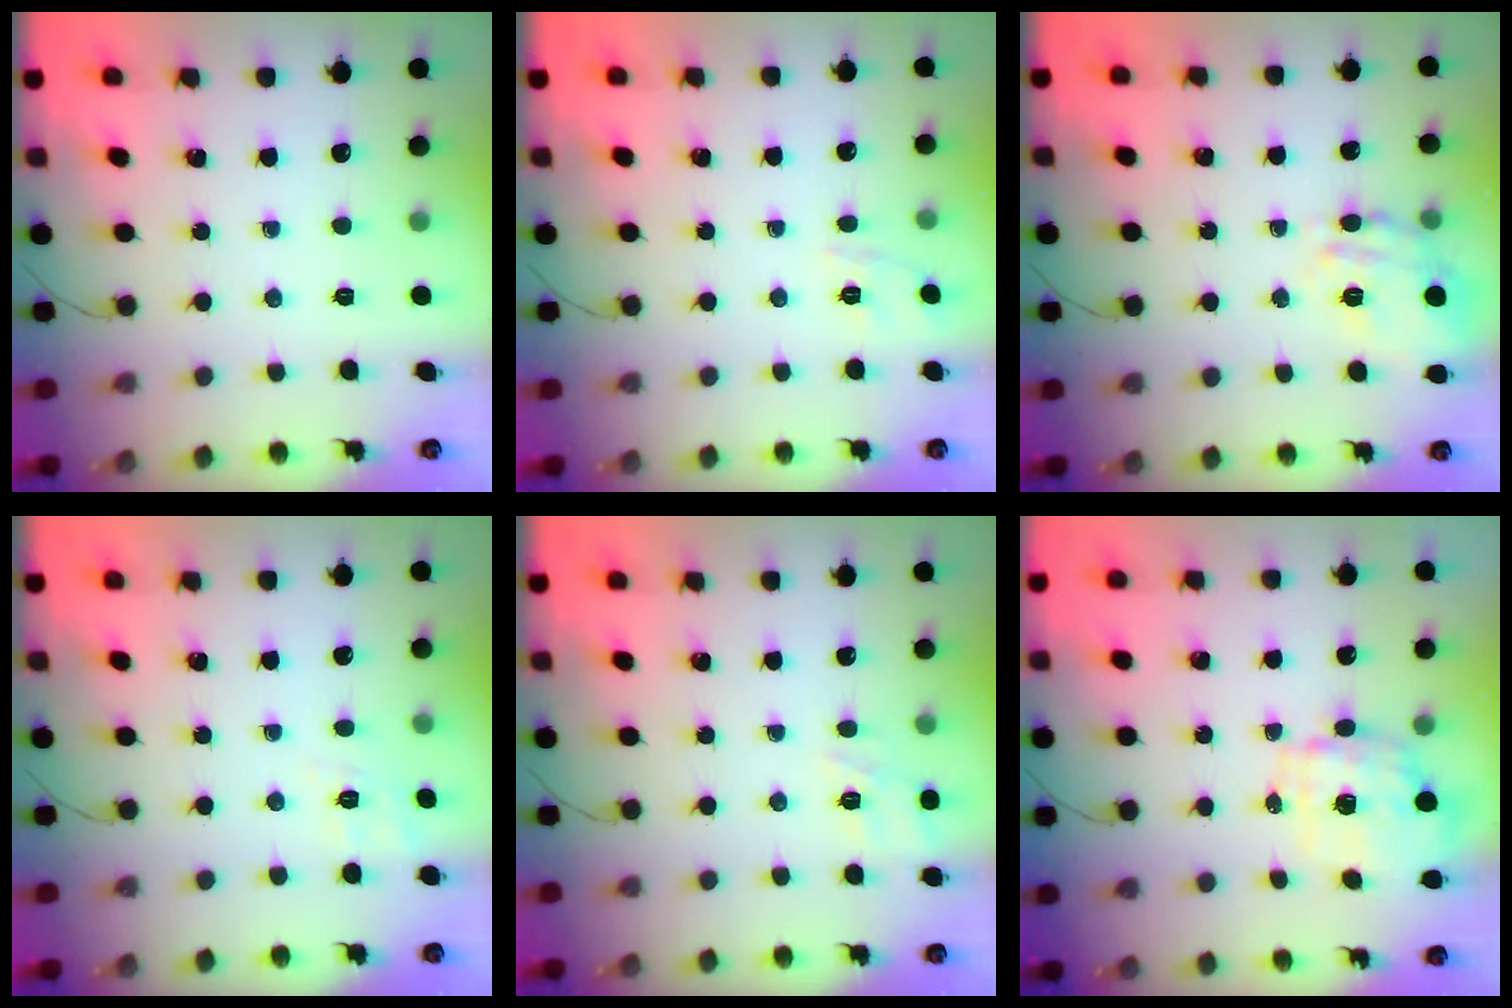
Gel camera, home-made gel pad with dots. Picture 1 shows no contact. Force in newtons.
{"total": 1.8, "press": 0.3, "slide": 1.8}
{"total": 8.1, "press": 7.9, "slide": 1.4}
{"total": 2.0, "press": 0.1, "slide": 2.0}
{"total": 10.0, "press": 9.9, "slide": 1.3}
{"total": 8.5, "press": 8.3, "slide": 1.9}